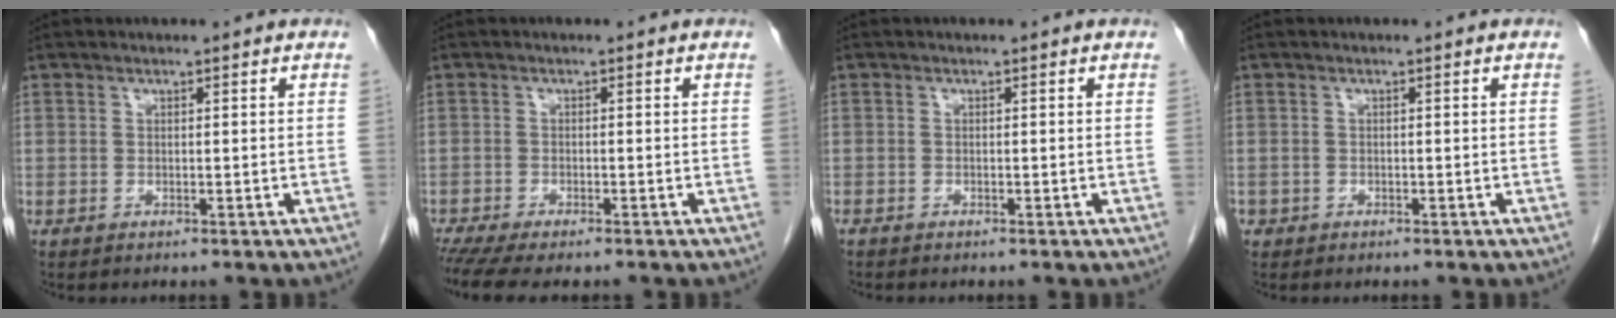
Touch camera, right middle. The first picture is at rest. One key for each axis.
{"total": 7.0, "fx": -5.8, "fy": 1.4, "fz": 3.7, "tx": -0.056, "ty": -0.009, "tz": -0.090}
{"total": 0.6, "fx": -0.6, "fy": 0.0, "fz": 0.2, "tx": -0.006, "ty": -0.001, "tz": -0.011}
{"total": 0.7, "fx": -0.4, "fy": 0.6, "fz": 0.0, "tx": -0.006, "ty": 0.003, "tz": -0.006}